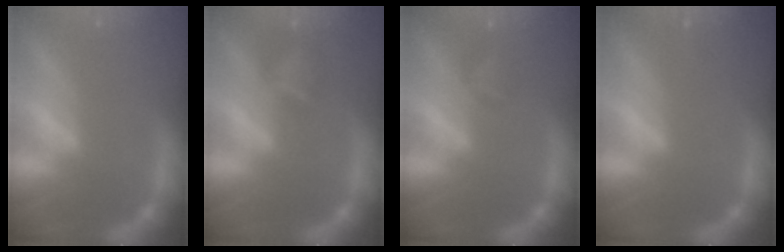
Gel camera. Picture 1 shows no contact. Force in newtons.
{"total": 2.9}
{"total": 1.9}
{"total": 0.9}